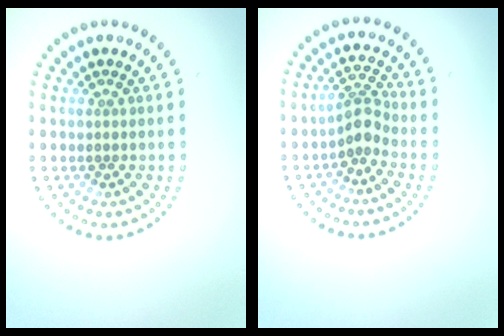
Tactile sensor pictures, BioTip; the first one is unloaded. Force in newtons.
{"total": 2.4, "press": 1.8, "slide": 1.6}